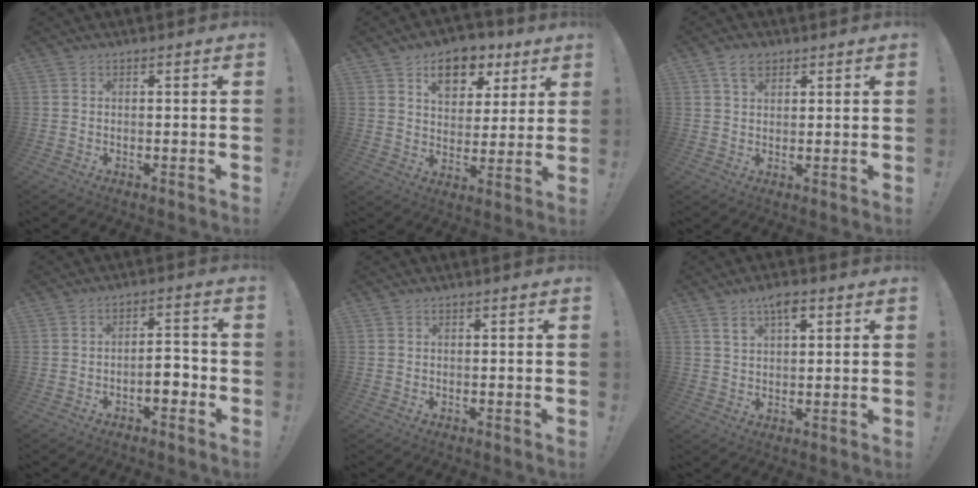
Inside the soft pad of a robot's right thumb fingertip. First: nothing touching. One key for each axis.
{"total": 11.0, "fx": 6.4, "fy": 7.1, "fz": 5.4, "tx": -0.069, "ty": -0.035, "tz": 0.116}
{"total": 4.7, "fx": 2.8, "fy": 2.9, "fz": 2.5, "tx": -0.042, "ty": -0.004, "tz": 0.053}
{"total": 5.5, "fx": -2.6, "fy": 2.4, "fz": 4.3, "tx": -0.066, "ty": 0.011, "tz": -0.045}
{"total": 0.0}
{"total": 6.1, "fx": 3.4, "fy": 3.1, "fz": 4.0, "tx": -0.059, "ty": -0.009, "tz": 0.058}